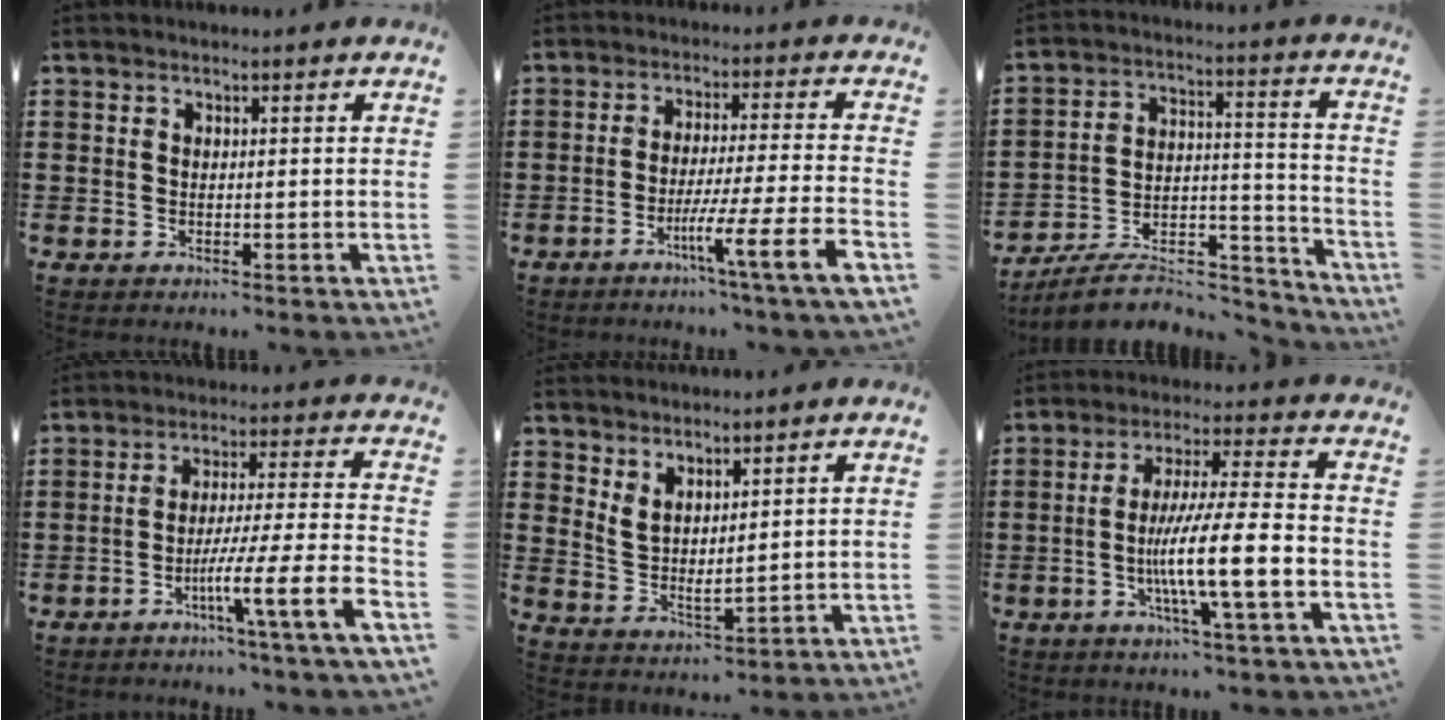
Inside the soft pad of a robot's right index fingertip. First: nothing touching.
{"total": 9.1, "force": [-5.0, -0.8, 7.5], "torque": [-0.123, -0.006, -0.092]}
{"total": 8.8, "force": [-7.6, 2.7, 3.6], "torque": [-0.057, 0.021, -0.142]}
{"total": 9.4, "force": [-5.3, -0.7, 7.8], "torque": [-0.131, -0.014, -0.100]}
{"total": 3.1, "force": [3.1, 0.3, 0.4], "torque": [-0.020, -0.009, 0.057]}
{"total": 10.4, "force": [-3.2, 0.5, 9.9], "torque": [-0.178, -0.005, -0.062]}